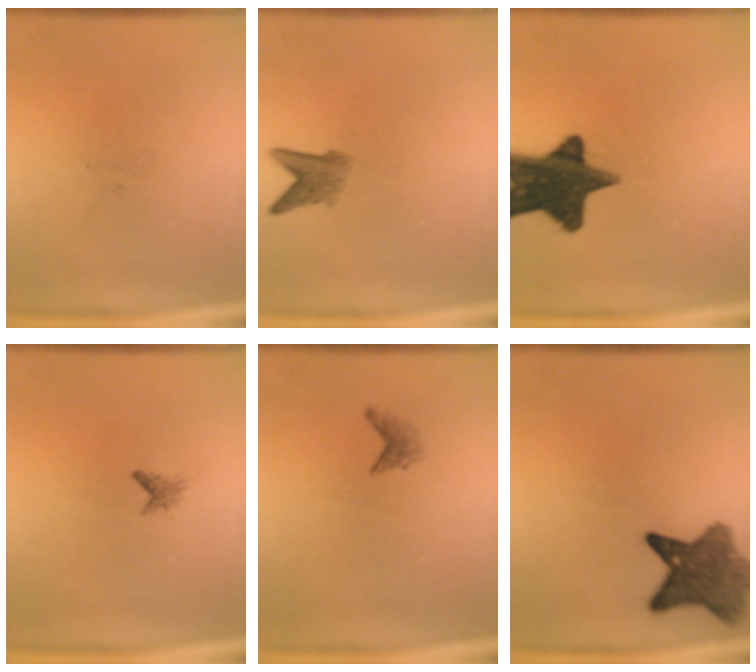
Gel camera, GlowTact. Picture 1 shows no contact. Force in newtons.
{"total": 3.0}
{"total": 16.4}
{"total": 0.9}
{"total": 1.1}
{"total": 7.8}